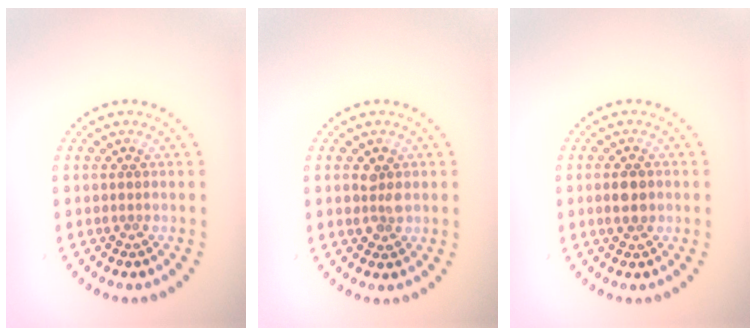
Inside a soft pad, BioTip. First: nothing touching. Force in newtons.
{"total": 1.7, "press": 1.7, "slide": 0.3}
{"total": 2.7, "press": 2.7, "slide": 0.0}